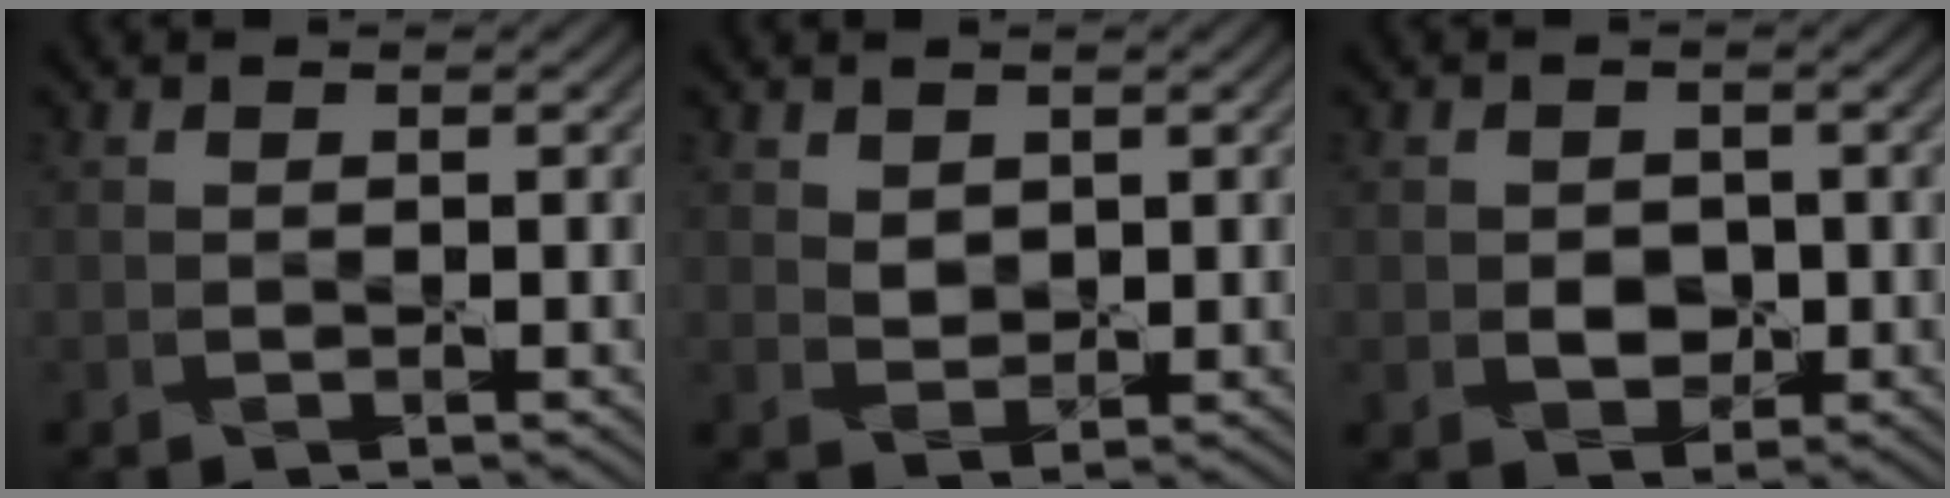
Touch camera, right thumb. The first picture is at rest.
{"total": 2.0, "force": [1.1, 1.4, 0.9], "torque": [-0.025, -0.003, 0.025]}
{"total": 2.9, "force": [-0.4, 2.4, 1.6], "torque": [-0.035, -0.008, -0.010]}